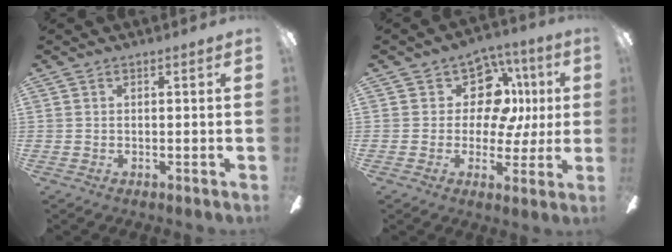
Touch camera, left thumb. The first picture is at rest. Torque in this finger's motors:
{"motor_torque": [-0.13, 0.39, -0.07, -0.06, -0.02]}